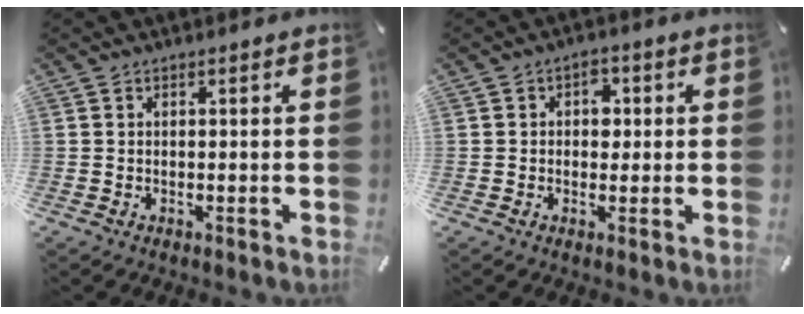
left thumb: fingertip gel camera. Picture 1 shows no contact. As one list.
[{"total": 3.8, "force": [0.3, 3.0, 2.3], "torque": [-0.016, -0.002, -0.006]}]